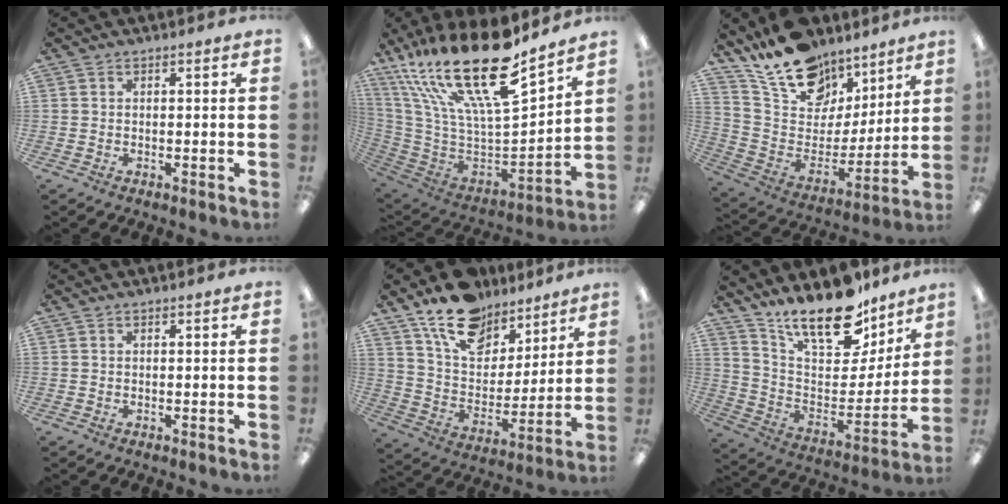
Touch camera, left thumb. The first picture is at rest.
{"total": 28.4, "force": [19.2, 9.1, 18.9], "torque": [-0.342, -0.133, 0.329]}
{"total": 19.3, "force": [14.8, 10.4, 6.7], "torque": [-0.140, -0.097, 0.275]}
{"total": 0.0}
{"total": 16.3, "force": [12.4, 8.6, 6.2], "torque": [-0.116, -0.073, 0.229]}
{"total": 21.1, "force": [16.6, 8.0, 10.2], "torque": [-0.171, -0.117, 0.292]}